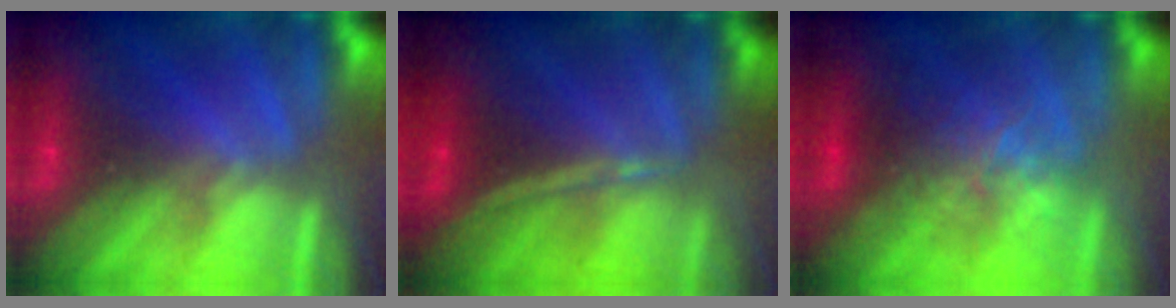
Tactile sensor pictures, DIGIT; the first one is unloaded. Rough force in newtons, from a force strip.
{"total": 1.3}
{"total": 2.6}